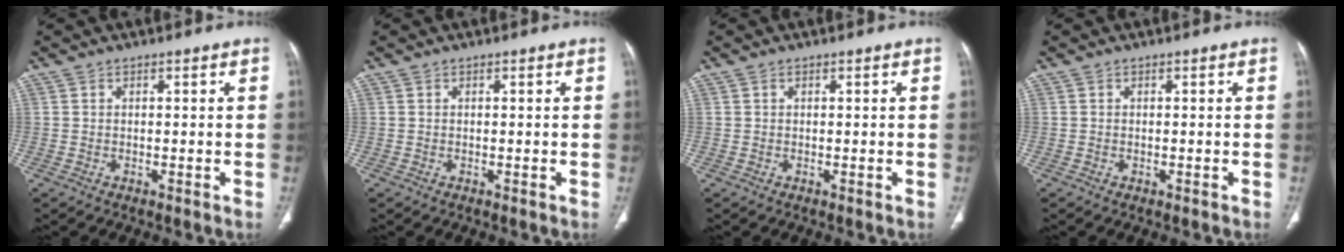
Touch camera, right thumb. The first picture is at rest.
{"total": 0.0}
{"total": 0.0}
{"total": 0.0}